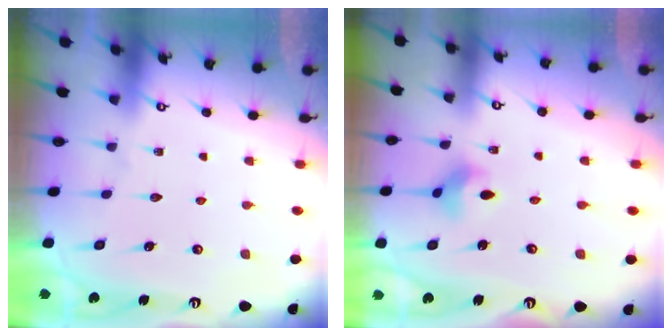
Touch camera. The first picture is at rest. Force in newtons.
{"total": 3.5, "press": 3.4, "slide": 0.7}